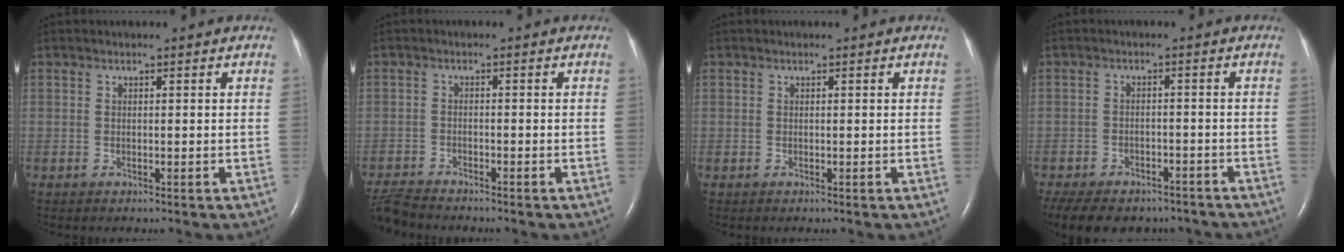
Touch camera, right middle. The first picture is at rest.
{"total": 5.3, "force": [-5.2, 0.5, 1.0], "torque": [-0.022, -0.019, -0.098]}
{"total": 0.0}
{"total": 17.6, "force": [-13.8, 8.4, 7.0], "torque": [-0.192, -0.011, -0.177]}